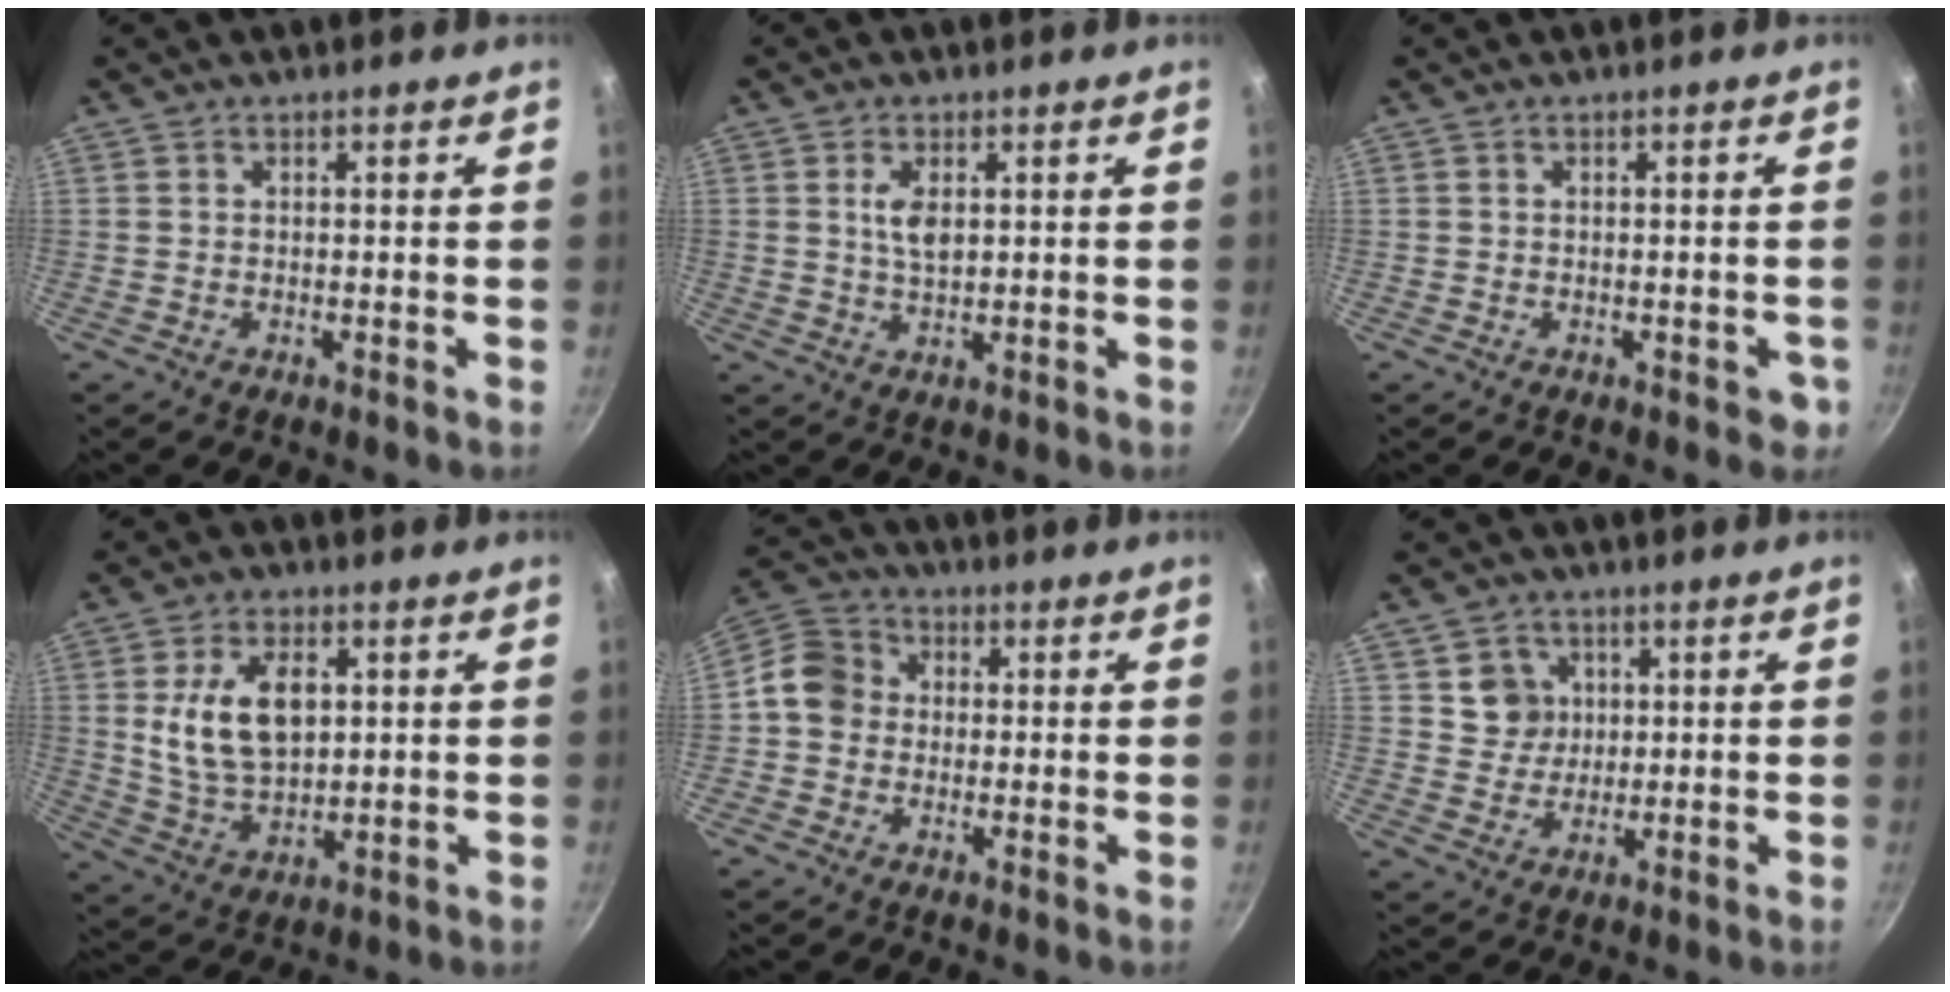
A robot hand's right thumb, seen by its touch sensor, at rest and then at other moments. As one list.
[{"total": 4.3, "force": [1.1, 2.3, 3.5], "torque": [-0.059, -0.006, 0.022]}, {"total": 2.3, "force": [-0.8, 1.5, 1.6], "torque": [0.000, 0.009, -0.007]}, {"total": 12.7, "force": [2.6, 7.7, 9.8], "torque": [-0.158, -0.011, 0.053]}, {"total": 8.1, "force": [-0.4, 7.2, 3.6], "torque": [-0.036, 0.022, -0.032]}, {"total": 5.8, "force": [1.6, 5.4, 1.4], "torque": [0.008, -0.005, 0.028]}]